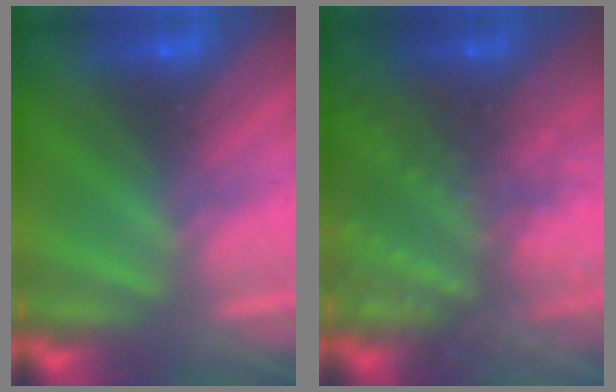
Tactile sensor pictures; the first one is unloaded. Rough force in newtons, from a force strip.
{"total": 9.1}